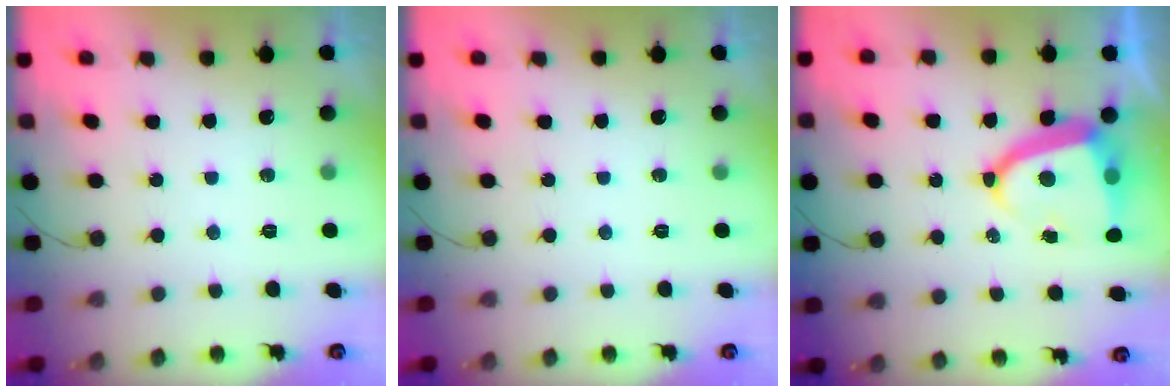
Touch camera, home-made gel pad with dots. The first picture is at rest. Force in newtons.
{"total": 0.0}
{"total": 11.4, "press": 11.3, "slide": 1.5}